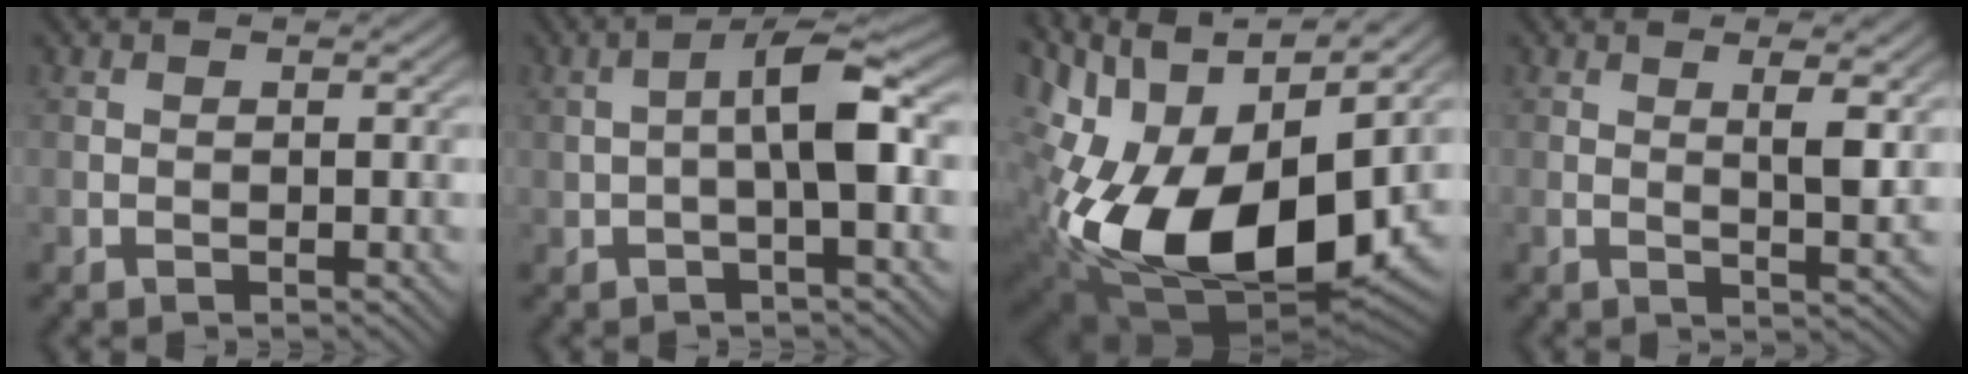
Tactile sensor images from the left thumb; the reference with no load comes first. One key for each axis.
{"total": 5.5, "fx": -0.2, "fy": 1.4, "fz": 5.3, "tx": -0.090, "ty": 0.017, "tz": -0.010}
{"total": 19.7, "fx": -0.3, "fy": 11.2, "fz": 16.2, "tx": -0.330, "ty": -0.042, "tz": 0.017}
{"total": 3.6, "fx": 1.3, "fy": 0.4, "fz": 3.4, "tx": -0.064, "ty": -0.005, "tz": 0.027}